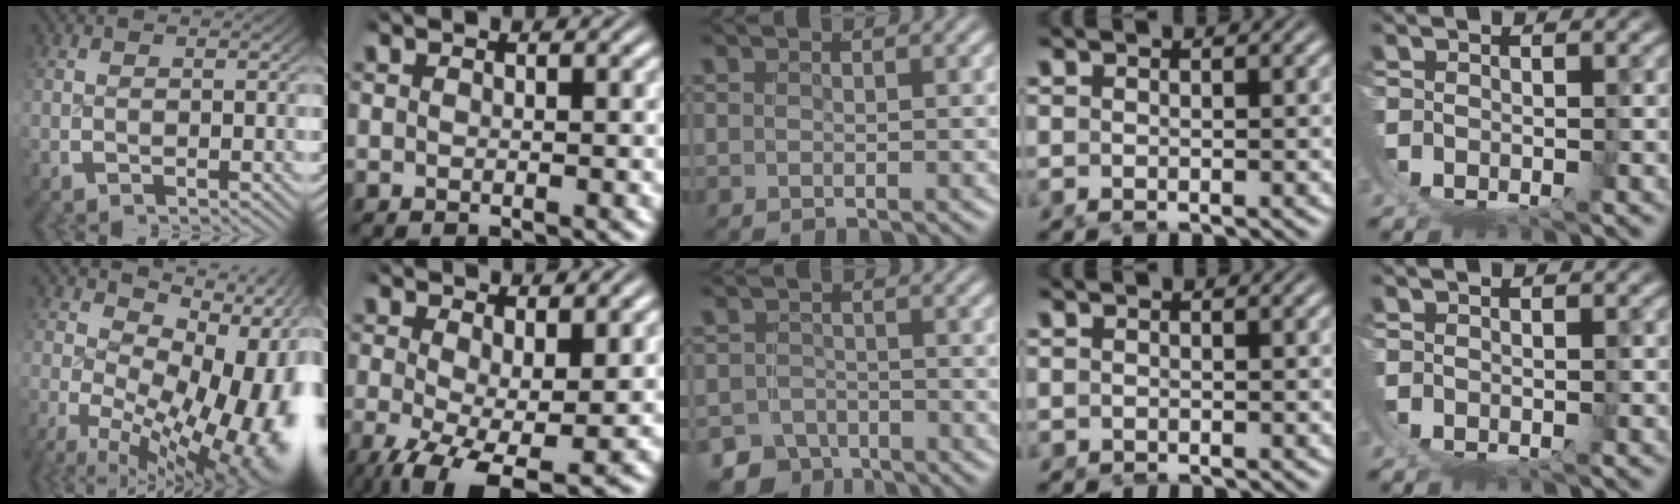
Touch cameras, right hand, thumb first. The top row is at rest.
{"thumb": {"total": 18.0, "force": [-2.7, 11.7, 13.4], "torque": [-0.201, -0.052, -0.019]}, "index": {"total": 5.9, "force": [-2.8, 2.8, 4.4], "torque": [-0.095, -0.058, -0.020]}, "middle": {"total": 6.6, "force": [-5.0, 4.1, 1.2], "torque": [0.006, -0.015, -0.085]}, "ring": {"total": 1.1, "force": [-0.5, 0.9, 0.0], "torque": [-0.012, -0.009, -0.010]}}